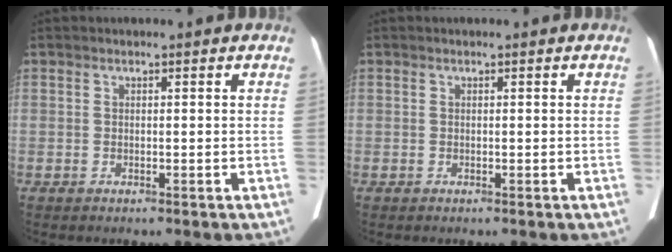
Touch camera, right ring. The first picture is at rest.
{"total": 0.0}